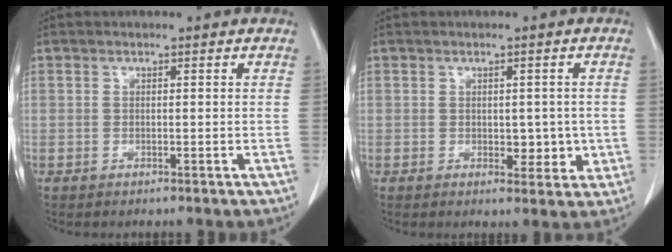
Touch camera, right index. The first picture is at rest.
{"total": 3.8, "force": [-0.4, 2.4, 3.0], "torque": [-0.028, 0.000, 0.003]}